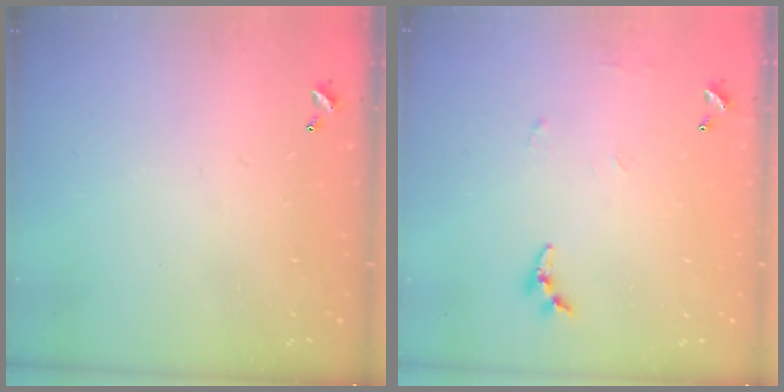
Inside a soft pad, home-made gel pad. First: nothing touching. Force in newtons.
{"total": 5.2, "press": 5.2, "slide": 0.5}